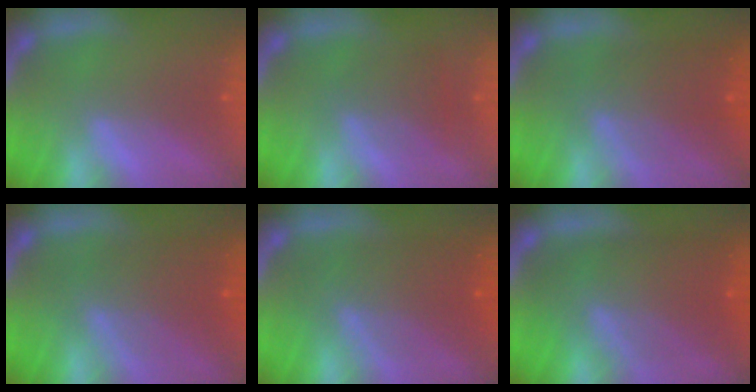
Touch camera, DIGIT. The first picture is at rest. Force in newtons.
{"total": 3.0}
{"total": 6.0}
{"total": 6.5}
{"total": 7.0}
{"total": 9.1}